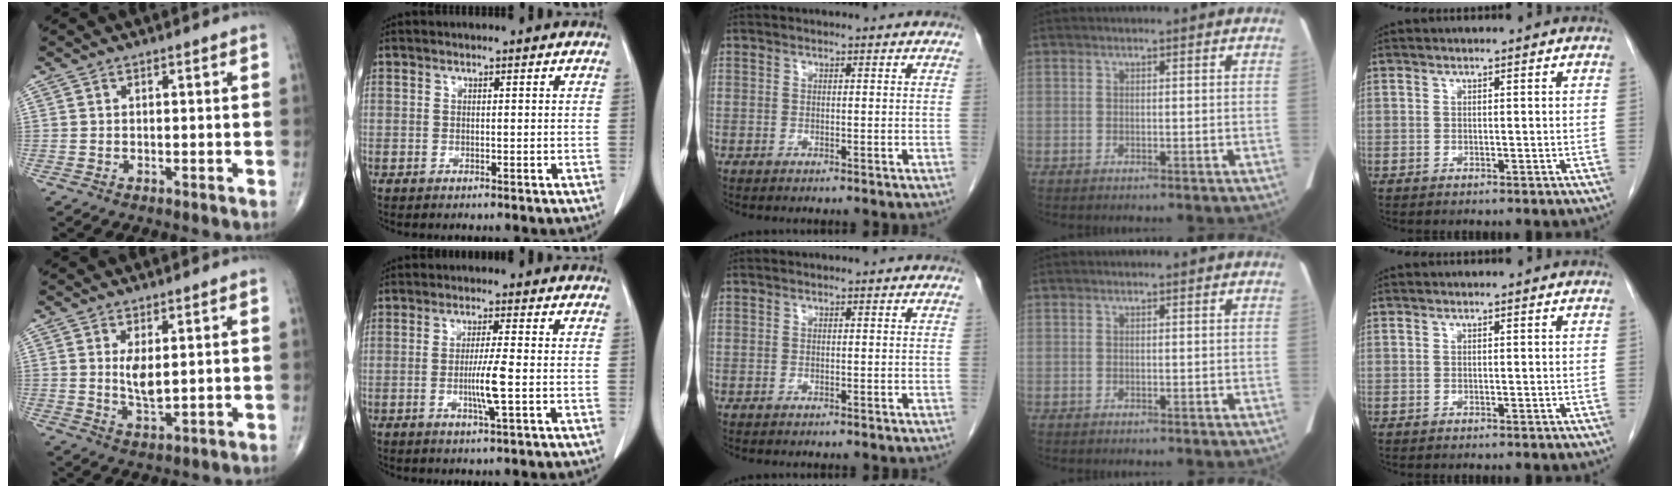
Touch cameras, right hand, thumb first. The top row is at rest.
{"thumb": {"total": 4.6, "force": [1.1, 1.8, 4.1], "torque": [-0.072, -0.018, 0.028]}, "index": {"total": 5.3, "force": [-1.1, -0.1, 5.2], "torque": [-0.098, -0.009, -0.020]}}